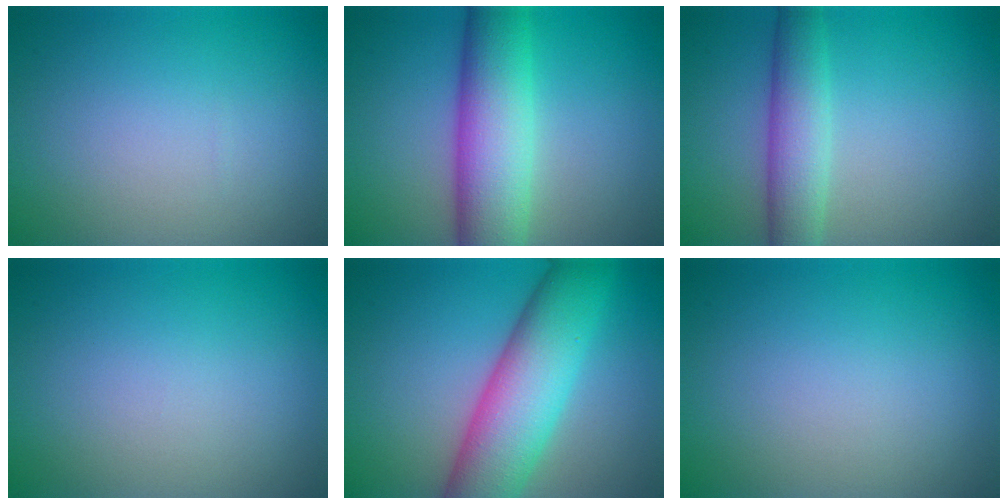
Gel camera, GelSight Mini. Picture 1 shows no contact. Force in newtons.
{"total": 8.8, "press": 8.8, "slide": 0.2}
{"total": 4.5, "press": 4.5, "slide": 0.0}
{"total": 0.0}
{"total": 9.7, "press": 9.7, "slide": 0.3}
{"total": 0.0}